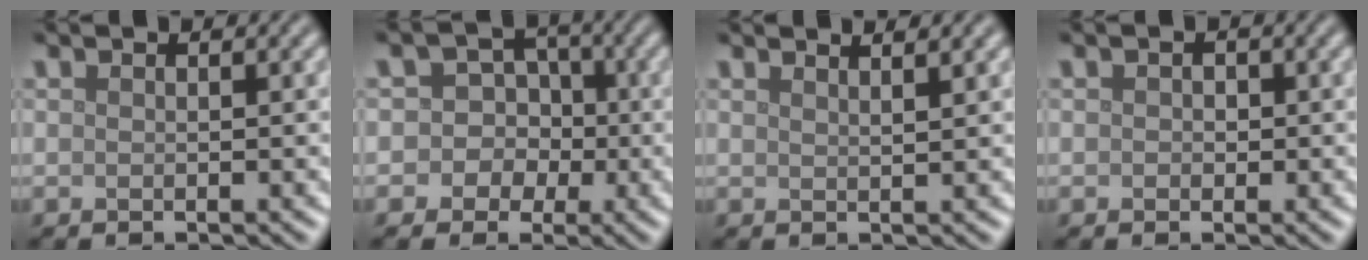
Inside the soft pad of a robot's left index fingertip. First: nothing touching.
{"total": 5.2, "force": [-0.4, 4.9, 1.5], "torque": [0.004, 0.033, -0.041]}
{"total": 3.0, "force": [2.3, 1.0, 1.5], "torque": [0.008, 0.014, 0.002]}
{"total": 0.8, "force": [0.0, 0.7, 0.4], "torque": [-0.003, -0.003, -0.002]}